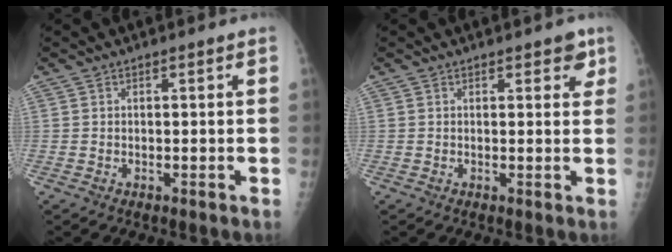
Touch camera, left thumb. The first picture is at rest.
{"total": 2.7, "force": [1.5, 1.4, 1.7], "torque": [0.006, -0.003, 0.013]}